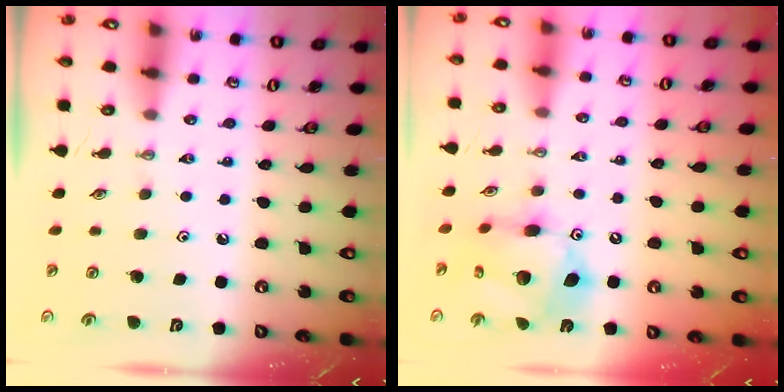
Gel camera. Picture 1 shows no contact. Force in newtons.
{"total": 14.2, "press": 14.1, "slide": 1.3}